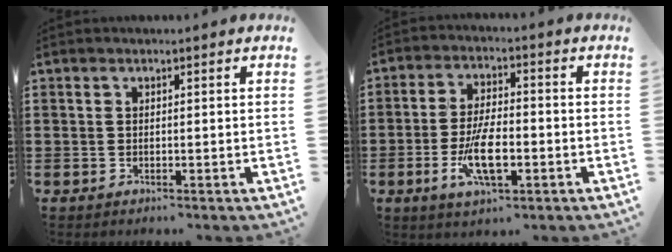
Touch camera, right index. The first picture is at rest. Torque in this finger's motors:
{"motor_torque": [1.07, 1.07, 0.83, 0.21]}